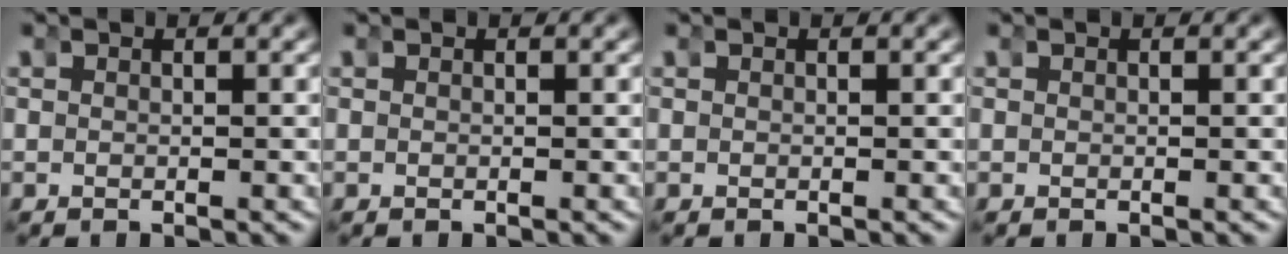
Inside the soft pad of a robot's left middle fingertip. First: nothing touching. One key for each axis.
{"total": 0.0}
{"total": 0.0}
{"total": 0.0}